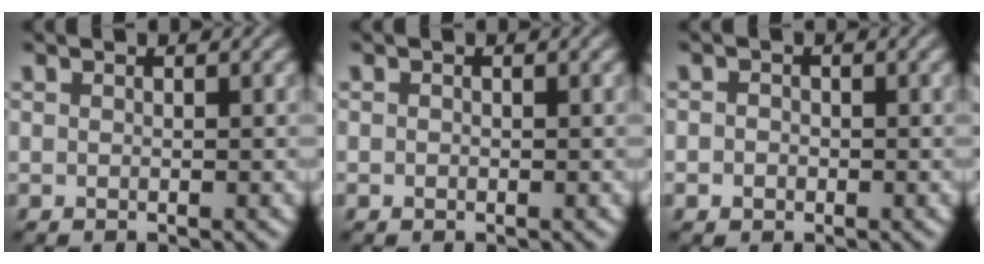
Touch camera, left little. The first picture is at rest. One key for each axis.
{"total": 0.0}
{"total": 1.2, "fx": -0.3, "fy": 1.0, "fz": 0.4, "tx": 0.003, "ty": -0.002, "tz": -0.010}